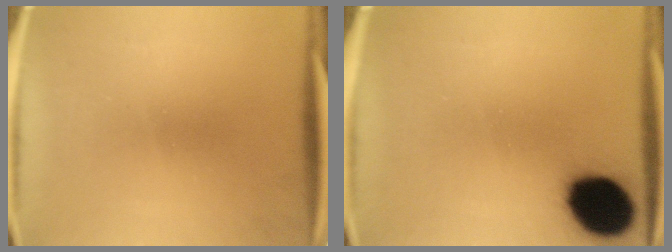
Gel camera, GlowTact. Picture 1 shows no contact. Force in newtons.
{"total": 15.8}